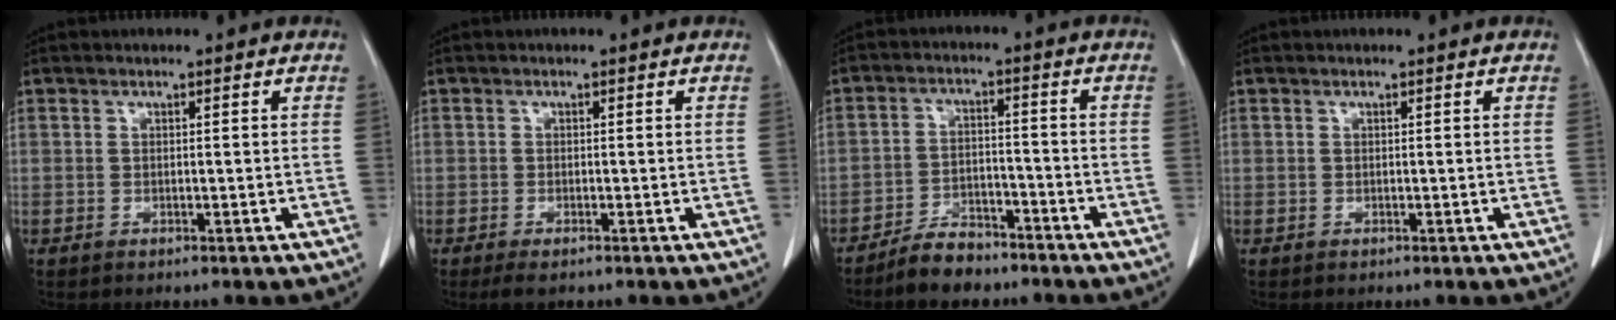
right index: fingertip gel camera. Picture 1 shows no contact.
{"total": 2.1, "force": [-1.5, 0.4, 1.3], "torque": [-0.024, -0.006, -0.022]}
{"total": 5.9, "force": [-5.1, 2.4, 1.8], "torque": [-0.034, -0.001, -0.089]}
{"total": 0.0}